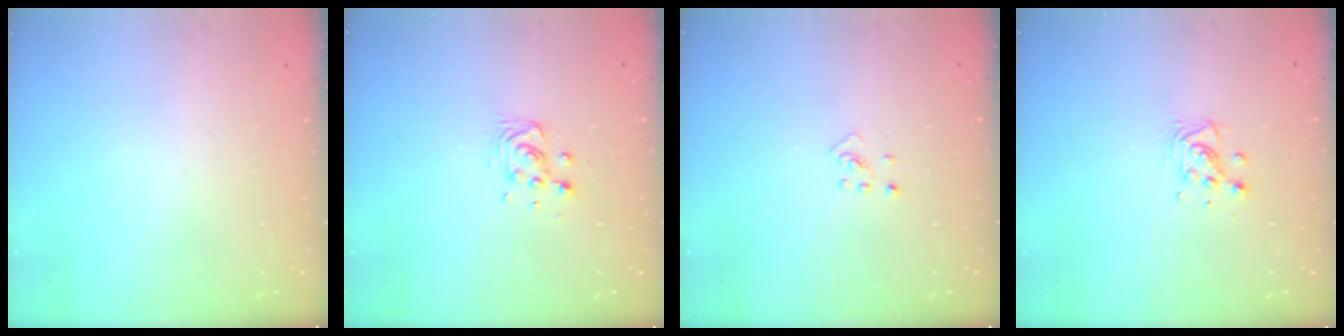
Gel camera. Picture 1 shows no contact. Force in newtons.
{"total": 8.3, "press": 8.0, "slide": 2.1}
{"total": 2.7, "press": 2.6, "slide": 0.6}
{"total": 6.3, "press": 6.1, "slide": 1.7}